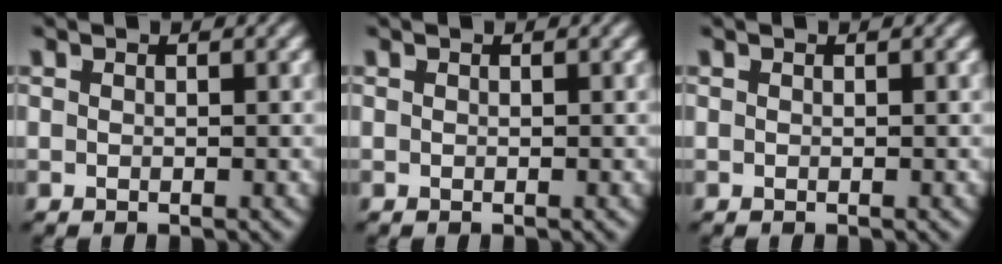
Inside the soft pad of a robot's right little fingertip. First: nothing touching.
{"total": 0.0}
{"total": 0.0}